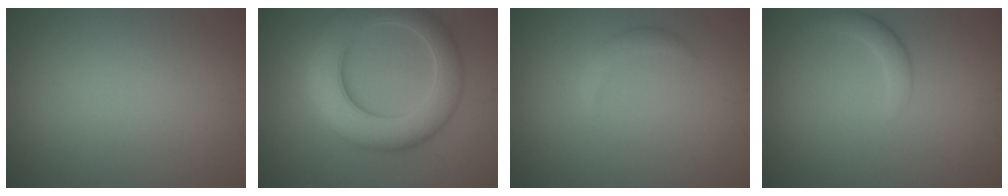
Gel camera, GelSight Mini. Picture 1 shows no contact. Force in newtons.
{"total": 9.5, "press": 9.5, "slide": 0.3}
{"total": 1.2, "press": 1.2, "slide": 0.1}
{"total": 1.5, "press": 1.5, "slide": 0.1}